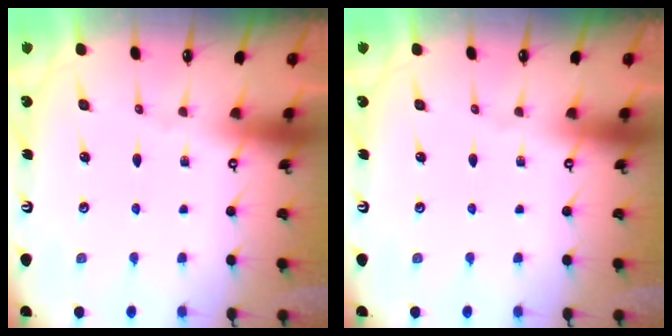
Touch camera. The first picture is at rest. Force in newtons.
{"total": 0.0}